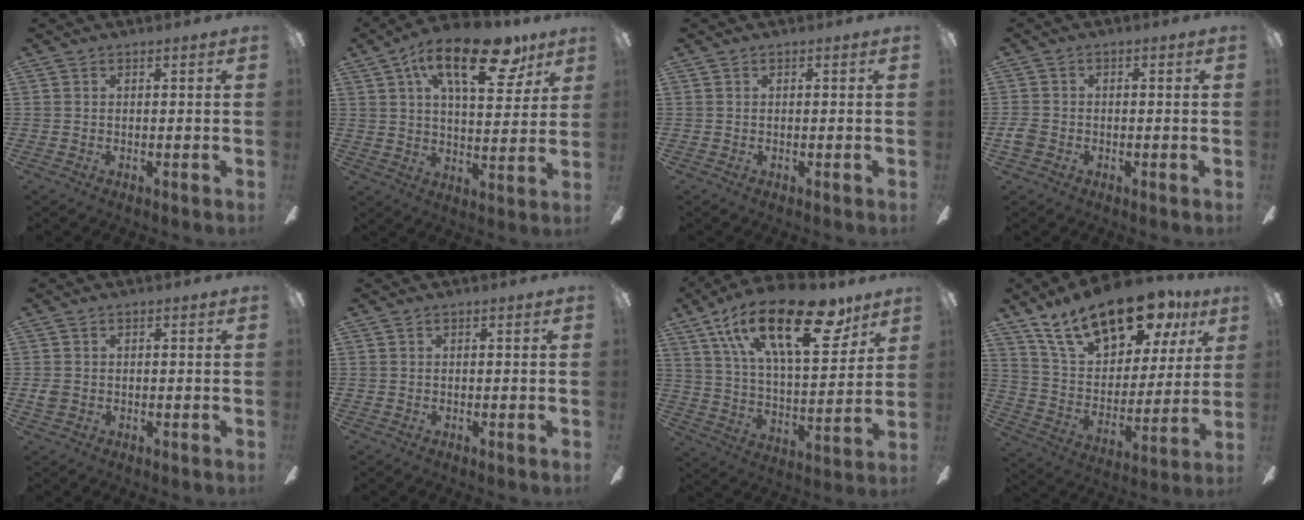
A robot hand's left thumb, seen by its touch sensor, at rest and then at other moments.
{"total": 20.6, "force": [10.6, 9.0, 15.2], "torque": [-0.223, -0.033, 0.166]}
{"total": 0.0}
{"total": 3.0, "force": [-1.0, 2.3, 1.6], "torque": [-0.031, 0.007, -0.020]}
{"total": 2.0, "force": [-0.1, 1.7, 1.1], "torque": [-0.018, 0.006, -0.003]}
{"total": 0.0}
{"total": 27.2, "force": [15.0, 12.0, 19.3], "torque": [-0.307, -0.076, 0.251]}
{"total": 22.9, "force": [15.4, 10.8, 13.2], "torque": [-0.227, -0.080, 0.271]}